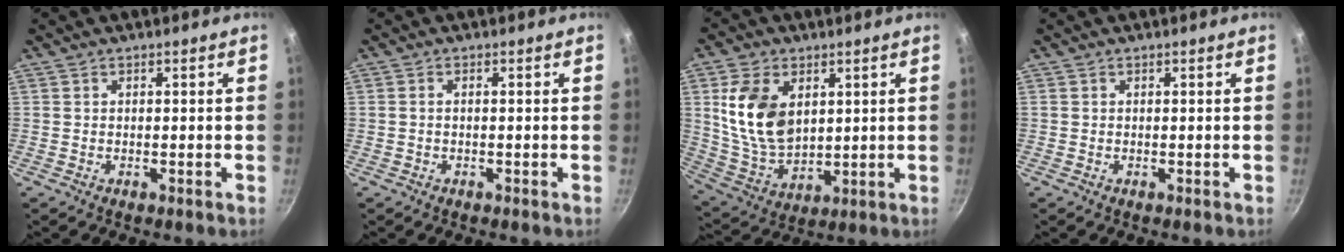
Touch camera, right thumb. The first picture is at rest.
{"total": 0.7, "force": [-0.2, 0.3, 0.6], "torque": [-0.023, 0.008, -0.005]}
{"total": 14.5, "force": [3.8, 9.5, 10.2], "torque": [-0.175, -0.025, 0.085]}
{"total": 0.0}